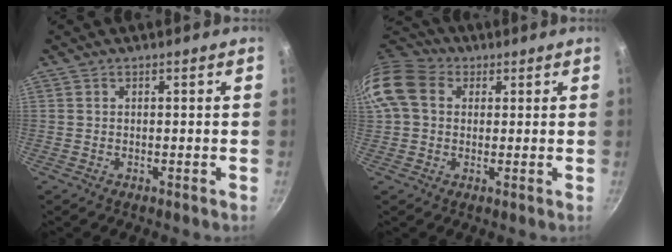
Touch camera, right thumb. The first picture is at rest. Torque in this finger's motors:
{"motor_torque": [0.08, 0.33, 0.33, -0.32, 0.28]}